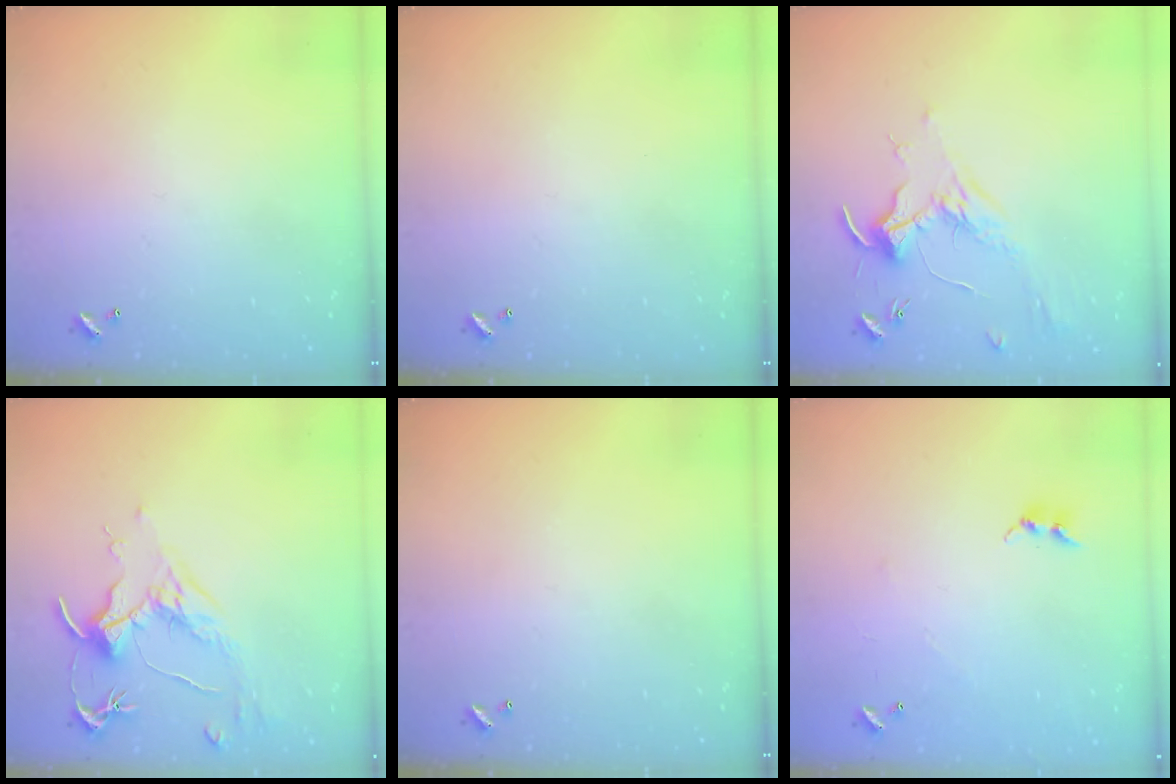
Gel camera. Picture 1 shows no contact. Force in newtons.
{"total": 0.0}
{"total": 1.7, "press": 1.5, "slide": 0.9}
{"total": 1.7, "press": 1.4, "slide": 0.9}
{"total": 0.0}
{"total": 5.6, "press": 5.6, "slide": 0.2}